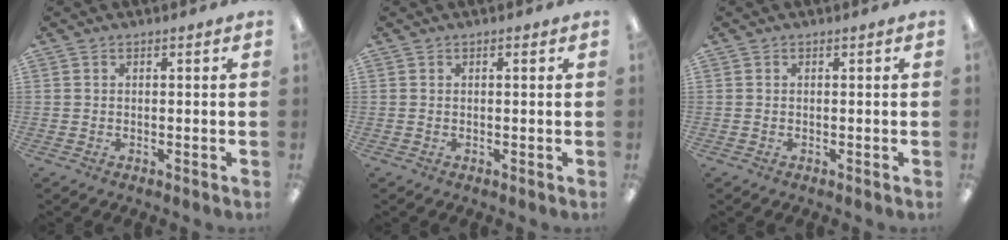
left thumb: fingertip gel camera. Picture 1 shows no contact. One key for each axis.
{"total": 0.6, "fx": 0.3, "fy": 0.1, "fz": 0.5, "tx": -0.003, "ty": -0.002, "tz": 0.003}
{"total": 0.0}